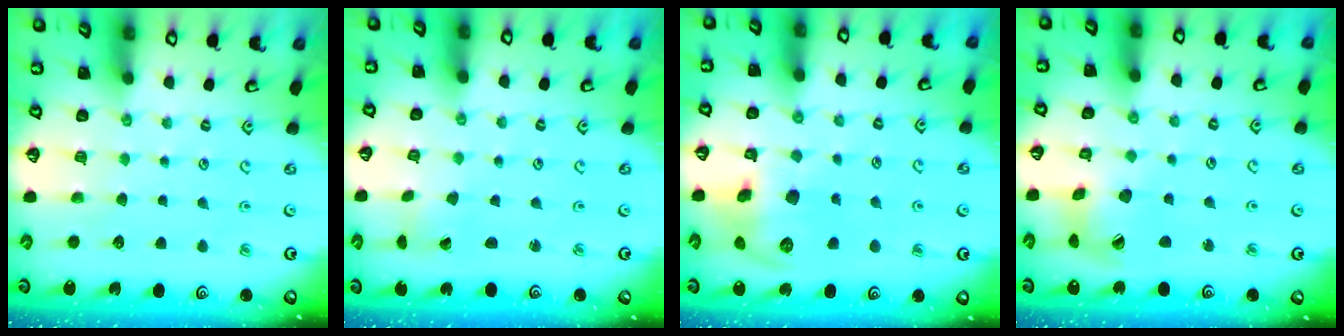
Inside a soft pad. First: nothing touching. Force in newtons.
{"total": 0.6, "press": 0.5, "slide": 0.2}
{"total": 13.0, "press": 12.8, "slide": 2.3}
{"total": 10.8, "press": 10.7, "slide": 1.2}